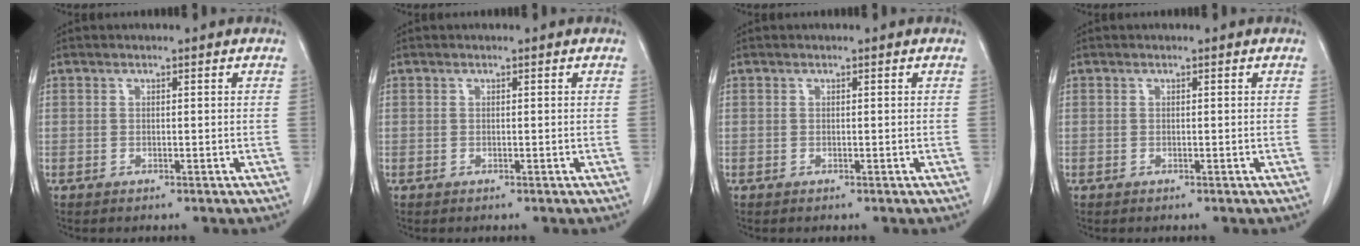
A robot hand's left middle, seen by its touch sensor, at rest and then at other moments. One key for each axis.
{"total": 0.0}
{"total": 0.0}
{"total": 0.0}